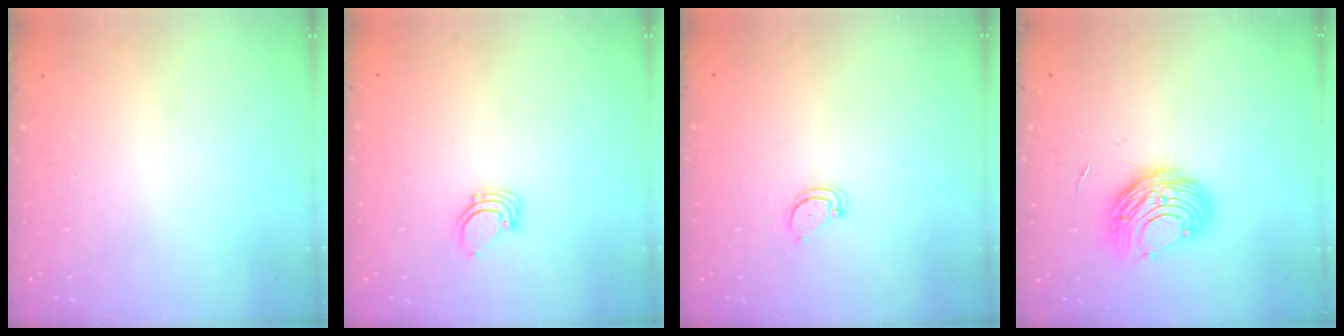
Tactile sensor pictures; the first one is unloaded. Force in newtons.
{"total": 2.7, "press": 2.7, "slide": 0.1}
{"total": 3.0, "press": 3.0, "slide": 0.3}
{"total": 10.4, "press": 10.3, "slide": 1.0}